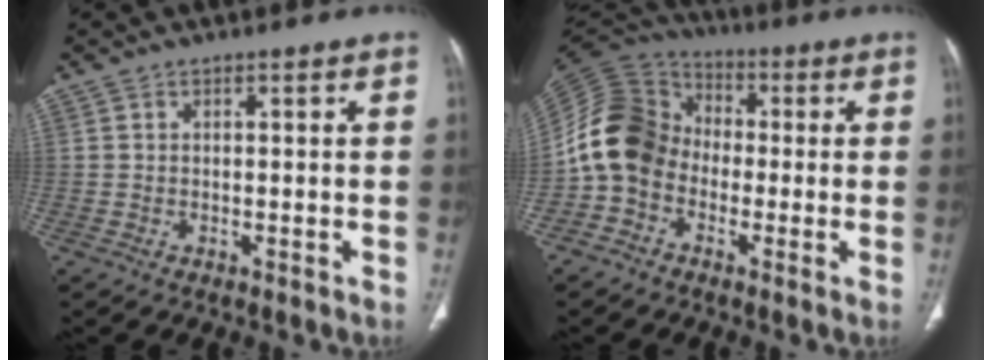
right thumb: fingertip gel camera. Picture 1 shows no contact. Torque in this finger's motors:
{"motor_torque": [0.62, 0.82, 0.90, -0.72, 0.15]}